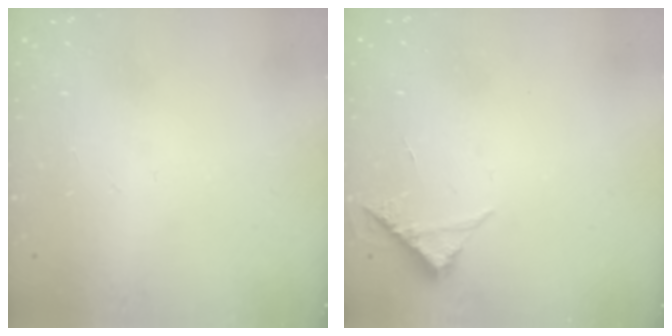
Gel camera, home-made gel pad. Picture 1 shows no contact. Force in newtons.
{"total": 4.6, "press": 4.6, "slide": 0.3}